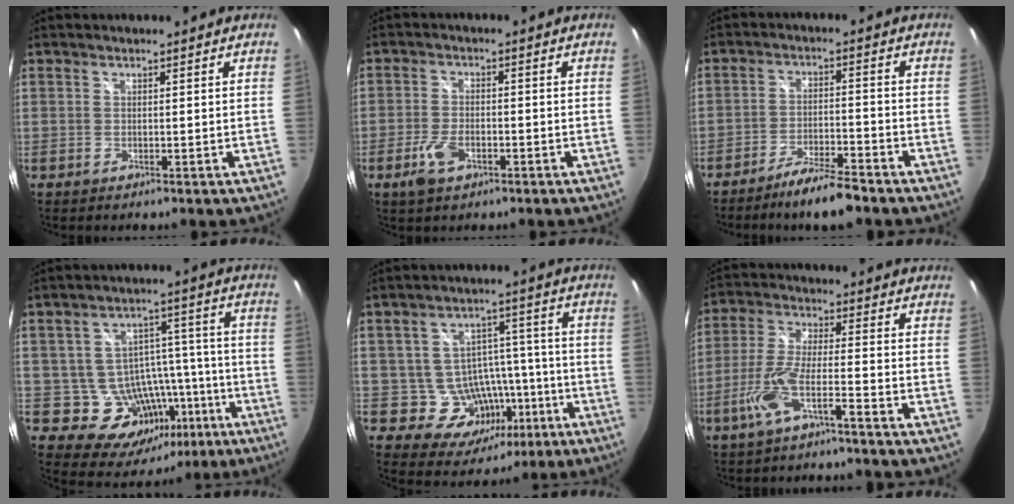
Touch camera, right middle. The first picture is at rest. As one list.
[{"total": 5.6, "force": [-2.8, 2.9, 3.9], "torque": [-0.092, -0.005, -0.052]}, {"total": 7.9, "force": [-6.6, 0.7, 4.2], "torque": [-0.090, -0.001, -0.109]}, {"total": 12.7, "force": [-5.4, 10.0, 5.7], "torque": [-0.090, 0.040, -0.043]}, {"total": 10.6, "force": [-4.0, 8.7, 4.6], "torque": [-0.083, 0.034, -0.032]}, {"total": 8.3, "force": [-4.8, 1.1, 6.7], "torque": [-0.151, -0.002, -0.091]}]